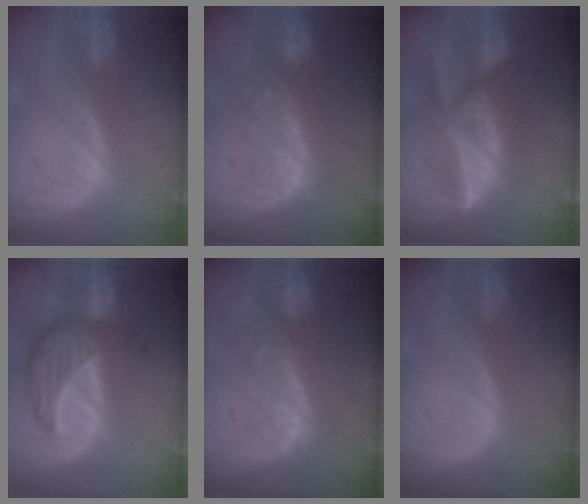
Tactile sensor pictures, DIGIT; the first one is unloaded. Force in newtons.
{"total": 7.8, "press": 7.6, "slide": 1.6}
{"total": 6.9, "press": 6.9, "slide": 0.2}
{"total": 8.5, "press": 8.4, "slide": 0.5}
{"total": 7.7, "press": 7.3, "slide": 2.7}
{"total": 0.0}